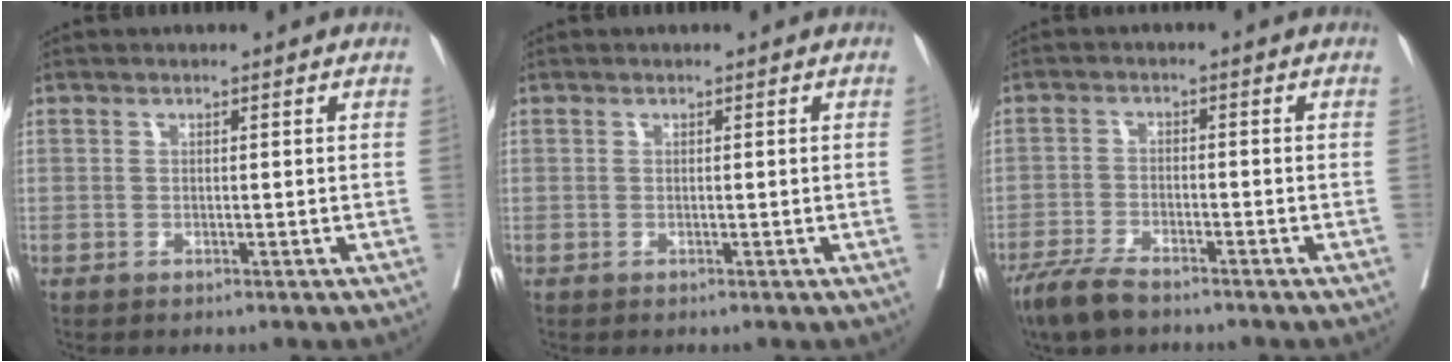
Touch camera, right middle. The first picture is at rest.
{"total": 0.0}
{"total": 5.3, "force": [-4.4, 1.1, 2.7], "torque": [-0.055, -0.009, -0.084]}